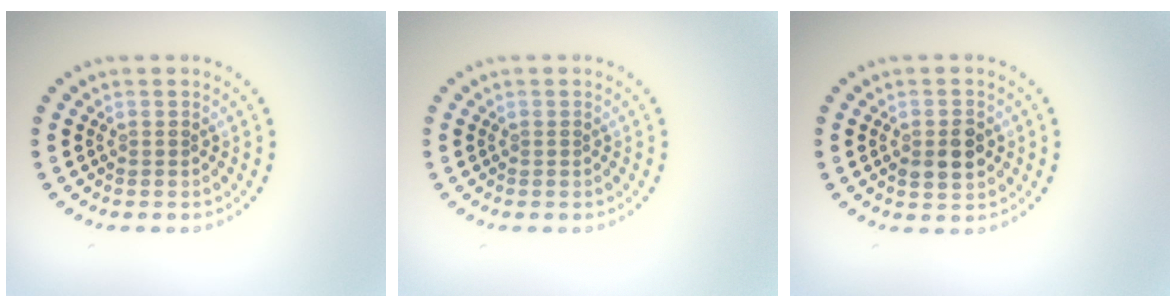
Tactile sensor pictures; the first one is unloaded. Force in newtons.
{"total": 0.0}
{"total": 2.9, "press": 2.9, "slide": 0.3}